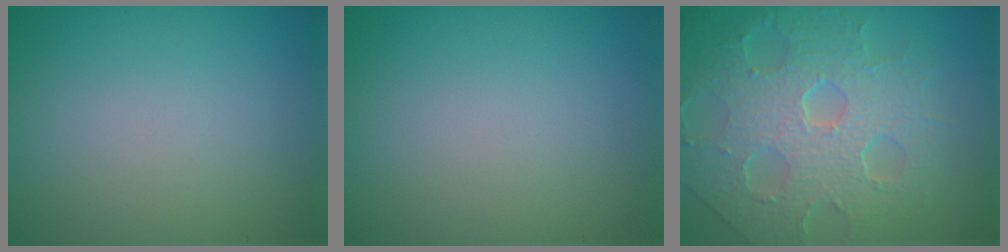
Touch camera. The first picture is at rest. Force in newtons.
{"total": 0.0}
{"total": 8.5, "press": 5.9, "slide": 6.1}